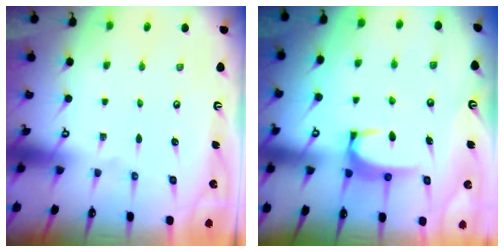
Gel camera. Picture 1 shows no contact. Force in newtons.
{"total": 3.5, "press": 3.5, "slide": 0.4}